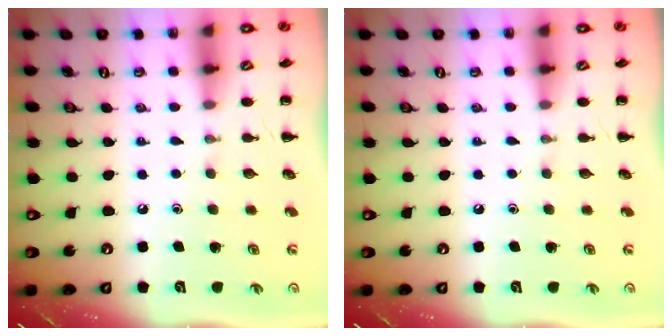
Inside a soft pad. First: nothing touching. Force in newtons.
{"total": 0.0}